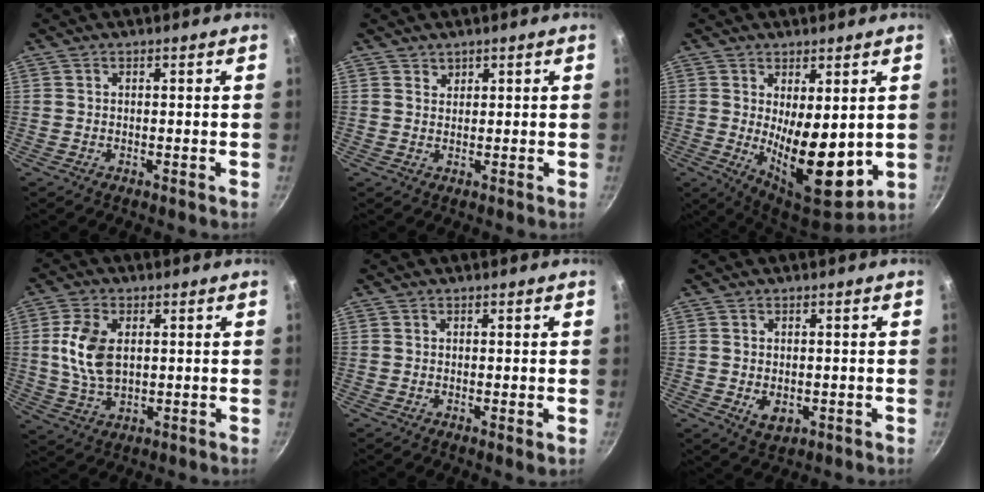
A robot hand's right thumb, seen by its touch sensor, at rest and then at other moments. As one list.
[{"total": 1.4, "force": [1.0, 0.9, 0.0], "torque": [0.011, -0.001, 0.018]}, {"total": 13.7, "force": [0.3, 5.8, 12.4], "torque": [-0.159, -0.036, 0.021]}, {"total": 9.7, "force": [1.6, 6.0, 7.5], "torque": [-0.139, -0.008, 0.032]}, {"total": 1.5, "force": [-0.1, 0.4, 1.4], "torque": [-0.024, -0.008, -0.002]}, {"total": 4.0, "force": [-0.6, 2.7, 2.9], "torque": [-0.043, -0.008, -0.003]}]